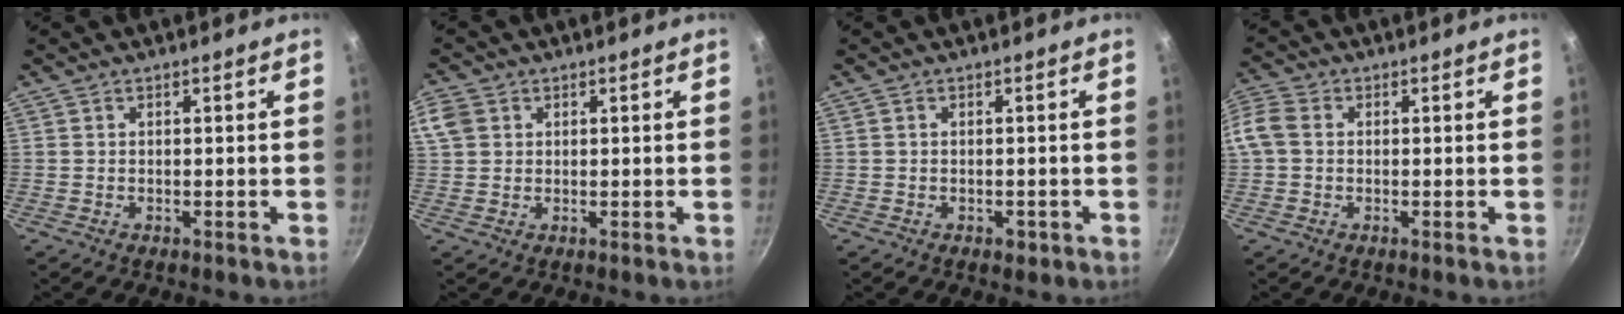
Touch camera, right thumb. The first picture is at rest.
{"total": 5.0, "force": [1.6, 4.1, 2.5], "torque": [-0.043, 0.004, 0.026]}
{"total": 1.6, "force": [-0.6, 1.1, 0.9], "torque": [-0.009, 0.005, -0.006]}
{"total": 8.7, "force": [0.4, 6.9, 5.3], "torque": [-0.126, 0.021, -0.007]}